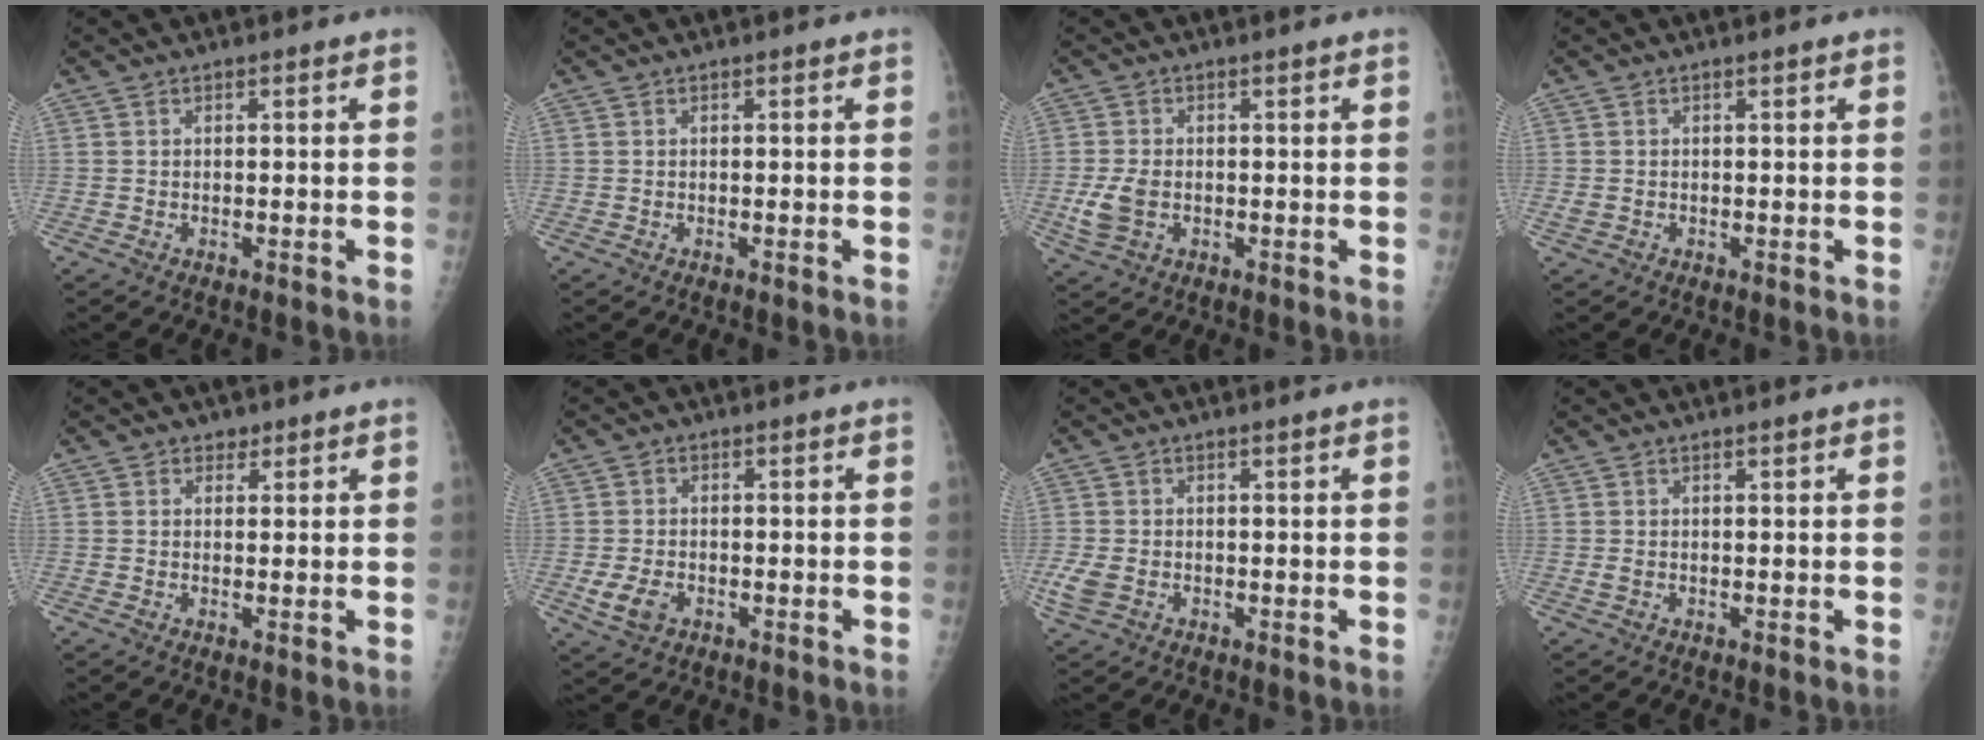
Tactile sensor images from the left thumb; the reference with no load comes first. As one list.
[{"total": 0.0}, {"total": 4.8, "force": [-0.6, 3.1, 3.6], "torque": [-0.082, -0.001, -0.008]}, {"total": 1.4, "force": [0.2, 0.9, 1.0], "torque": [-0.020, 0.006, 0.010]}, {"total": 1.2, "force": [0.8, 0.9, 0.2], "torque": [0.010, -0.004, 0.008]}, {"total": 4.6, "force": [-1.5, 3.2, 2.9], "torque": [-0.054, 0.001, -0.025]}, {"total": 4.1, "force": [-0.8, 2.9, 2.9], "torque": [-0.078, 0.003, -0.012]}, {"total": 1.1, "force": [0.3, 0.5, 1.0], "torque": [-0.020, 0.007, 0.010]}]